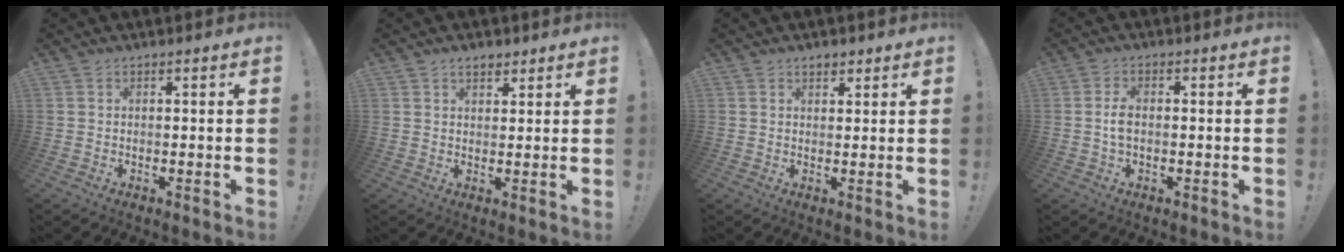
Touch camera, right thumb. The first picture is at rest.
{"total": 3.3, "force": [2.4, 1.7, 1.6], "torque": [-0.017, -0.010, 0.041]}
{"total": 2.2, "force": [1.6, 1.2, 0.9], "torque": [-0.009, -0.006, 0.027]}
{"total": 3.6, "force": [-0.4, 1.9, 3.0], "torque": [-0.060, 0.006, -0.008]}